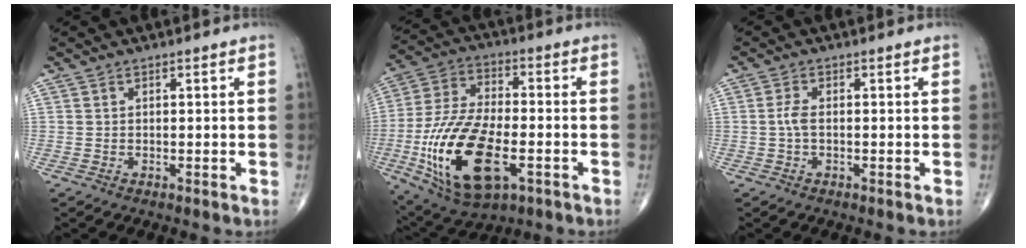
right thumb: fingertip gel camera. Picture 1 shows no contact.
{"total": 21.2, "force": [-6.2, 10.2, 17.5], "torque": [-0.349, 0.011, -0.100]}
{"total": 2.2, "force": [-0.2, 0.9, 2.0], "torque": [-0.047, 0.000, -0.007]}